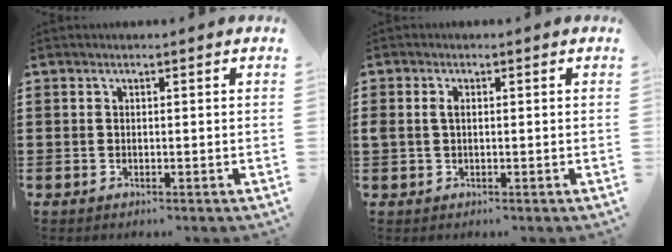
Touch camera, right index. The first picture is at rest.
{"total": 1.7, "force": [0.2, 1.0, 1.3], "torque": [-0.029, 0.007, 0.002]}